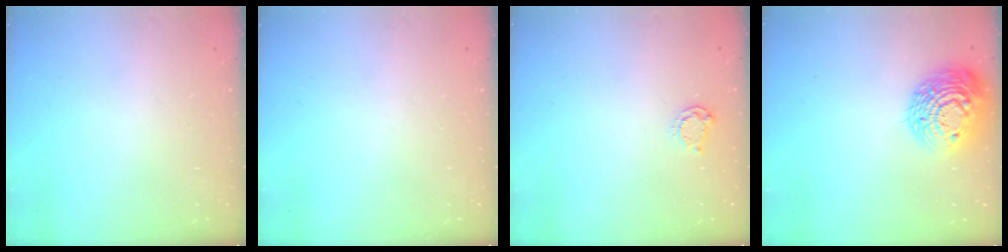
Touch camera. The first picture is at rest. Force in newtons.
{"total": 0.0}
{"total": 4.3, "press": 4.2, "slide": 0.6}
{"total": 16.8, "press": 16.8, "slide": 1.1}